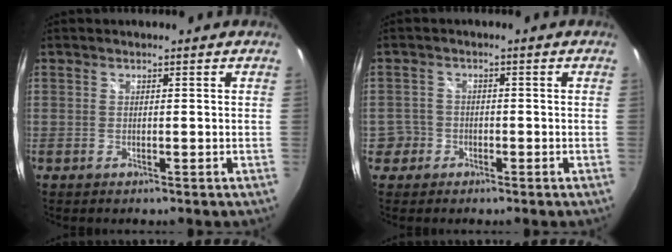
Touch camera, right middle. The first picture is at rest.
{"total": 3.6, "force": [-1.6, 3.2, 0.2], "torque": [-0.005, 0.016, -0.029]}